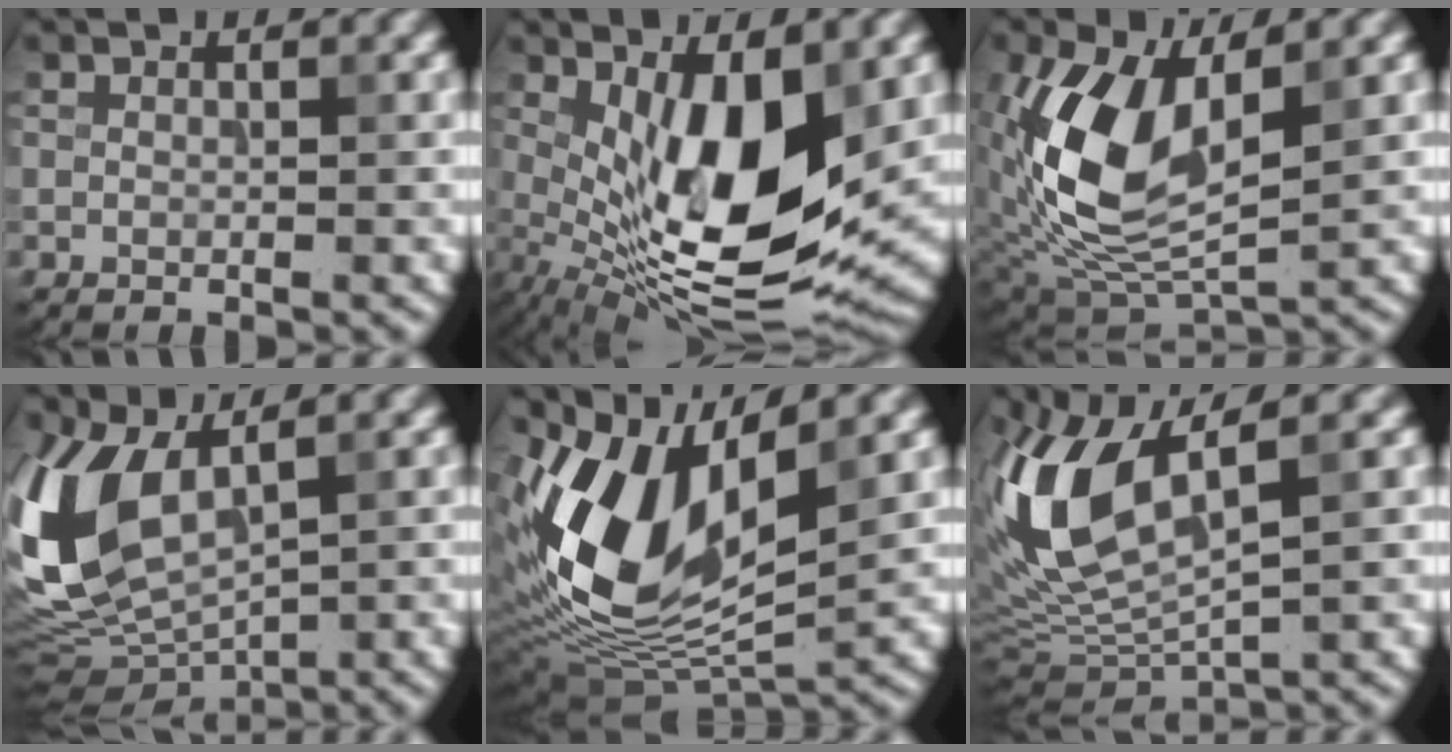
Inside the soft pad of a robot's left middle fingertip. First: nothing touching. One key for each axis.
{"total": 12.0, "fx": 1.0, "fy": 4.5, "fz": 11.0, "tx": -0.187, "ty": -0.021, "tz": 0.021}
{"total": 9.8, "fx": 1.7, "fy": 5.1, "fz": 8.1, "tx": -0.182, "ty": -0.011, "tz": 0.034}
{"total": 10.6, "fx": 1.5, "fy": 5.6, "fz": 8.9, "tx": -0.224, "ty": -0.008, "tz": 0.034}
{"total": 12.0, "fx": 3.0, "fy": 6.1, "fz": 9.9, "tx": -0.205, "ty": -0.008, "tz": 0.059}
{"total": 12.3, "fx": 3.0, "fy": 5.2, "fz": 10.7, "tx": -0.253, "ty": 0.003, "tz": 0.058}